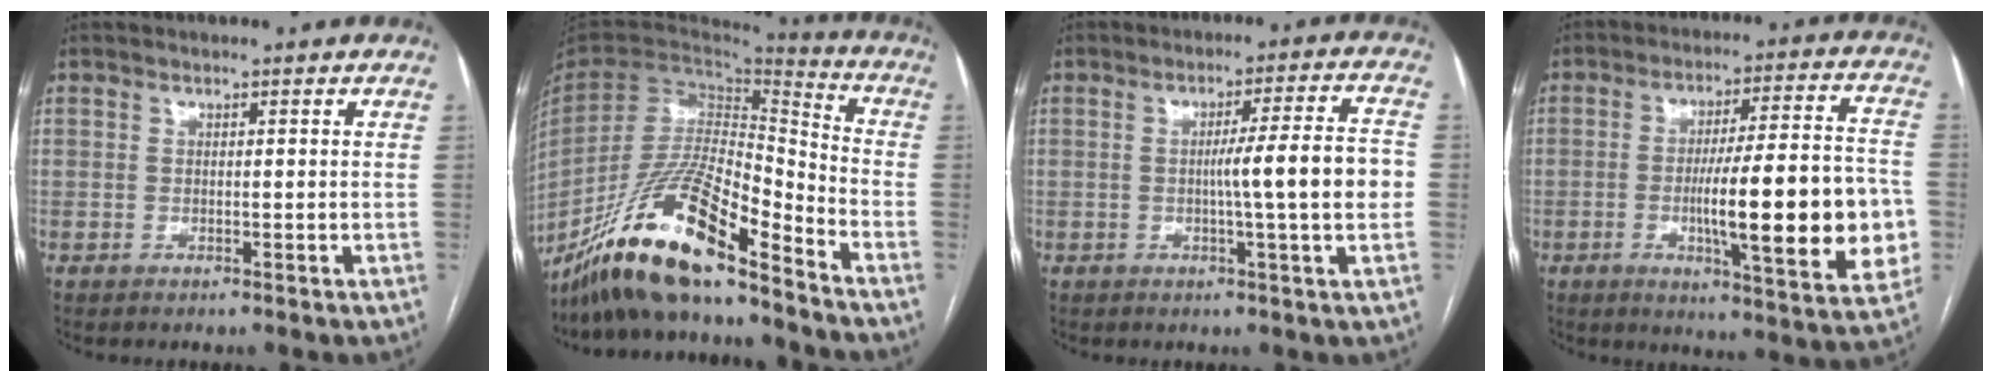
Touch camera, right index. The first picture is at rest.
{"total": 20.6, "force": [-15.9, 2.7, 12.8], "torque": [-0.266, -0.022, -0.298]}
{"total": 9.4, "force": [-0.8, -0.7, 9.3], "torque": [-0.137, 0.008, -0.014]}
{"total": 19.9, "force": [-3.3, 2.8, 19.4], "torque": [-0.243, 0.012, -0.036]}